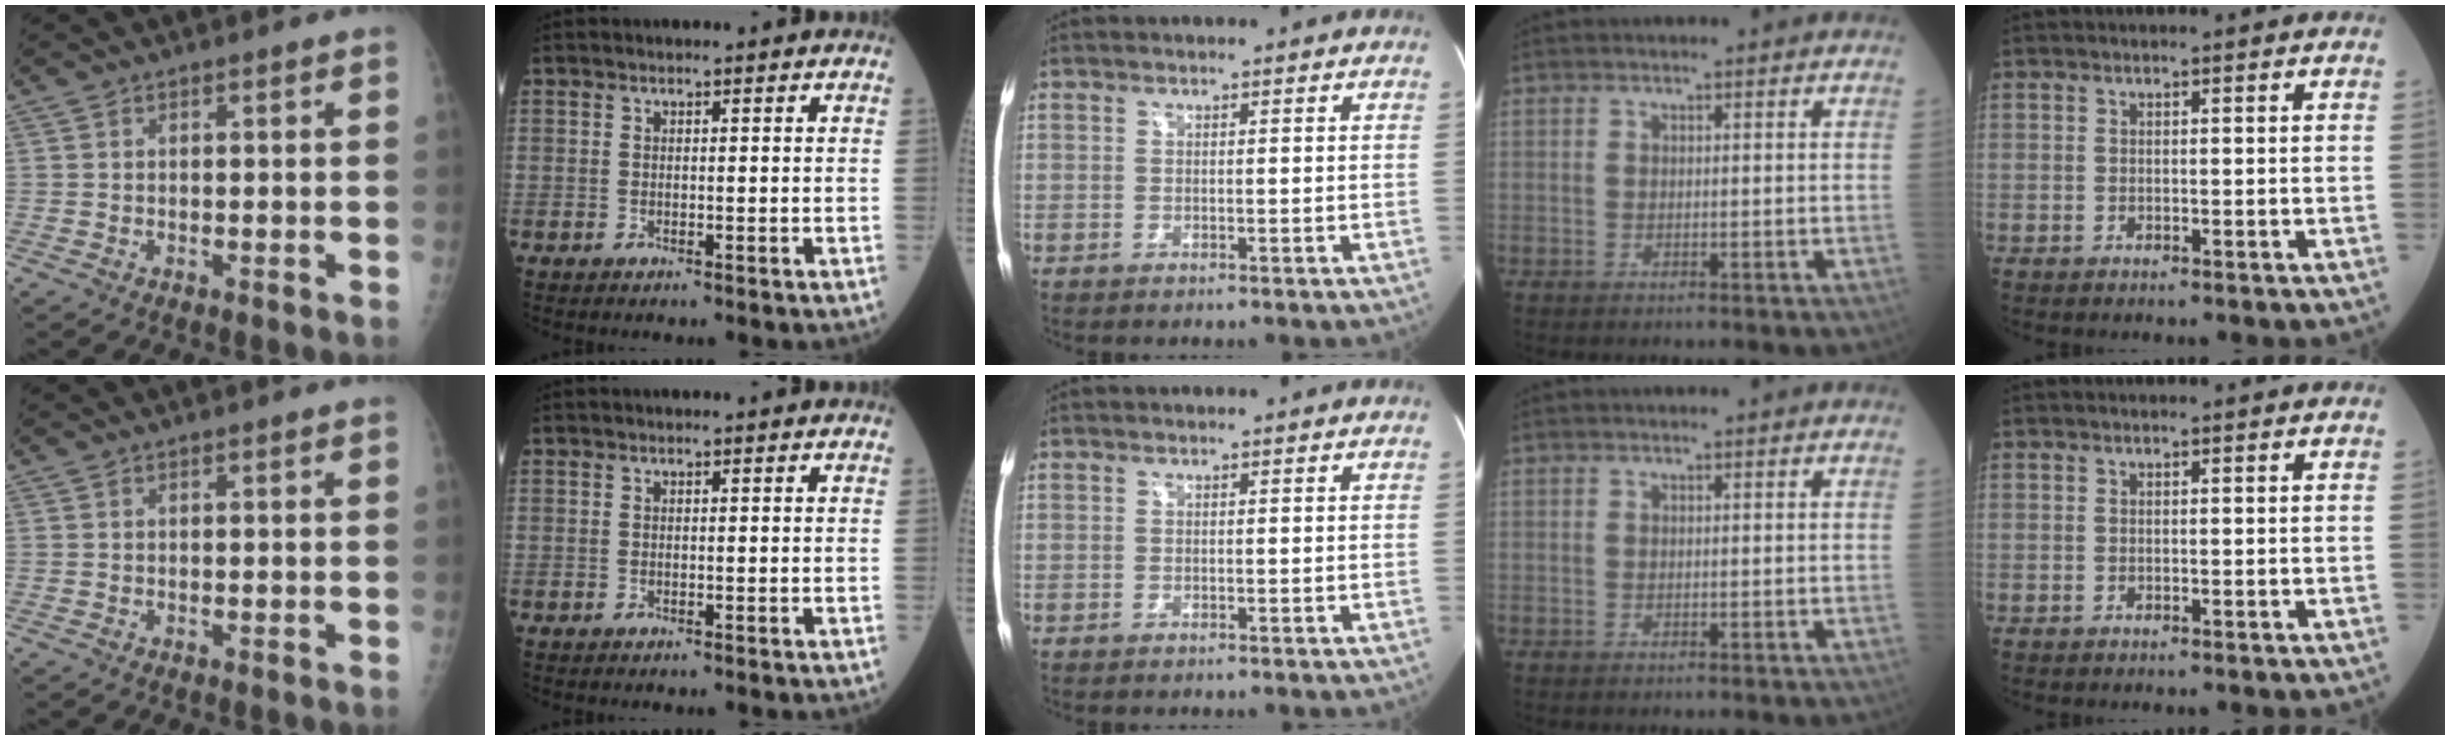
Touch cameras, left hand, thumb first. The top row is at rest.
{}